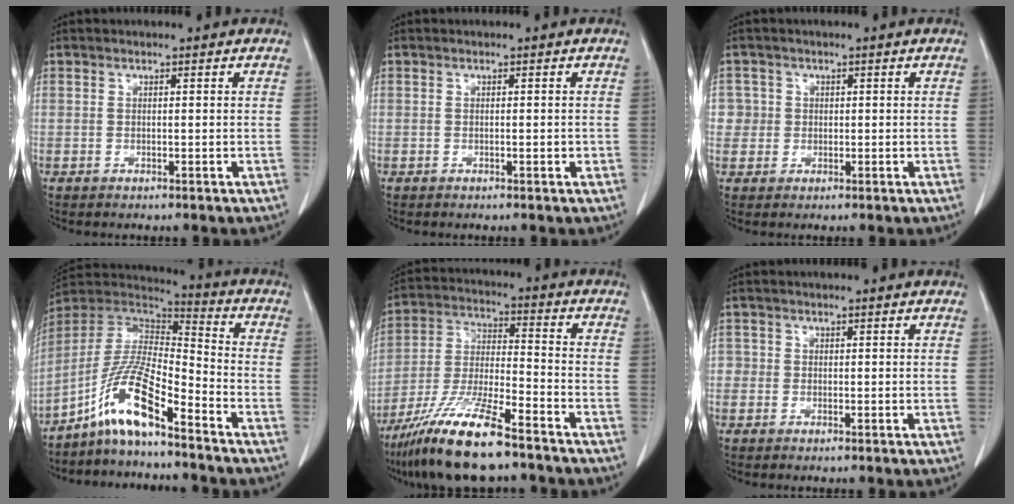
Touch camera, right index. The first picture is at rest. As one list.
[{"total": 0.7, "force": [-0.2, 0.2, 0.6], "torque": [-0.010, 0.000, -0.002]}, {"total": 2.8, "force": [0.3, 2.8, -0.2], "torque": [0.022, 0.008, 0.004]}, {"total": 12.0, "force": [-8.1, 1.4, 8.7], "torque": [-0.182, 0.008, -0.155]}, {"total": 14.6, "force": [-10.6, 1.7, 9.8], "torque": [-0.204, -0.025, -0.196]}, {"total": 1.3, "force": [-0.2, 1.3, 0.1], "torque": [0.012, 0.005, -0.009]}]